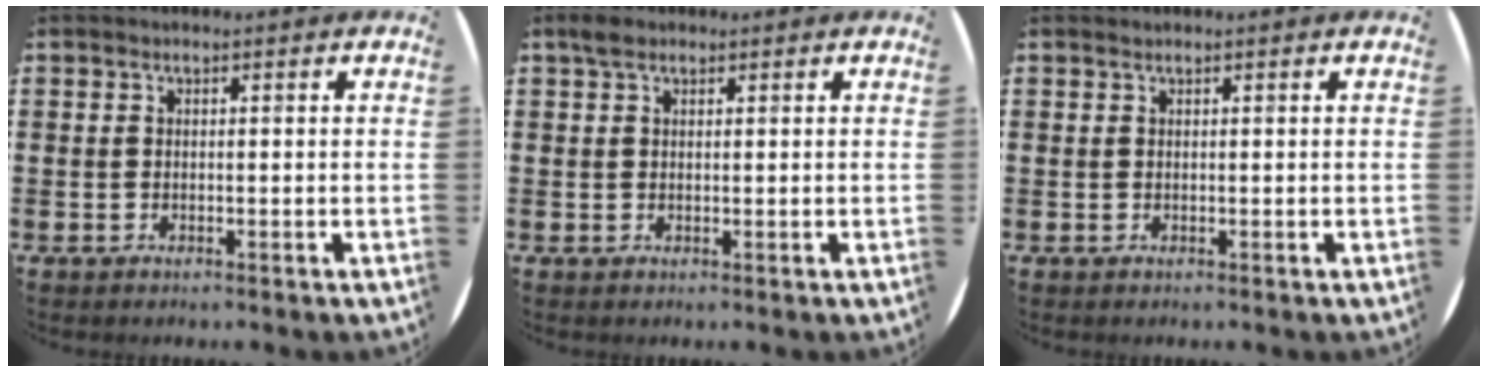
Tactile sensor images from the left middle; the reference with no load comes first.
{"total": 1.5, "force": [1.1, 0.8, 0.5], "torque": [-0.004, 0.002, 0.019]}
{"total": 0.0}